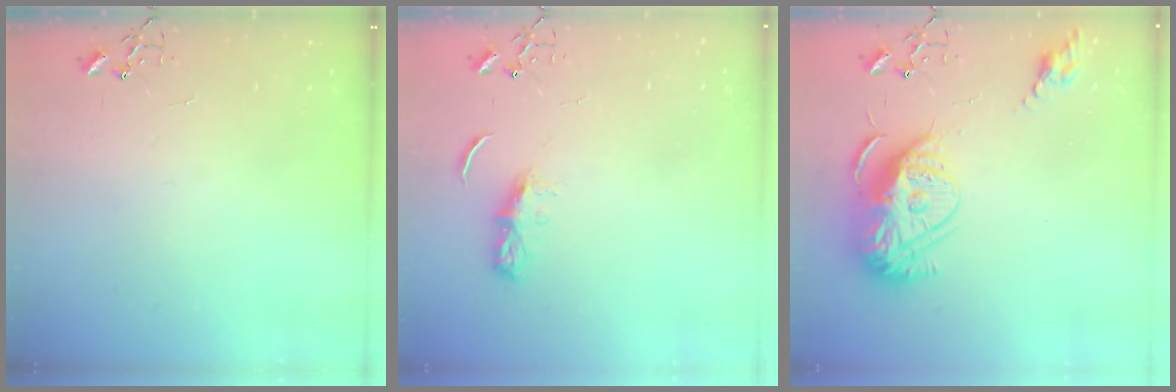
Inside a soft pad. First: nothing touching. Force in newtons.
{"total": 5.9, "press": 5.9, "slide": 0.6}
{"total": 16.1, "press": 16.0, "slide": 1.7}